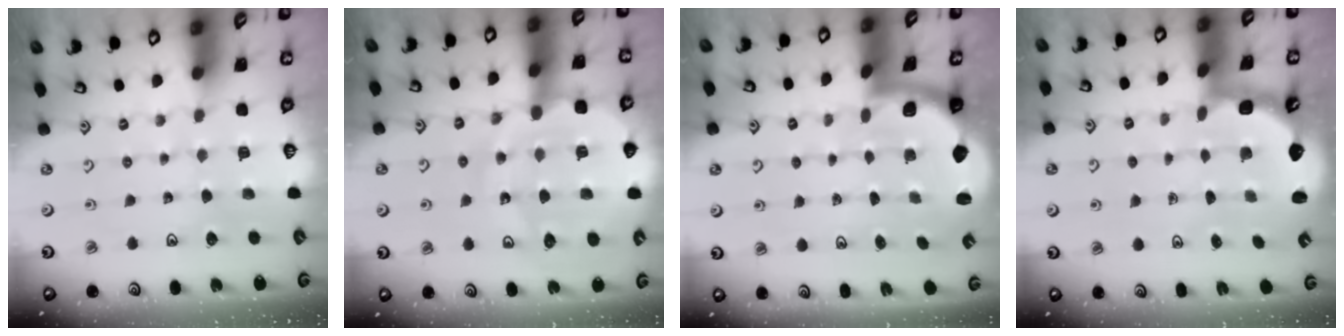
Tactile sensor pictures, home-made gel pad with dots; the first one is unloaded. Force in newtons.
{"total": 16.4, "press": 16.1, "slide": 3.3}
{"total": 2.1, "press": 2.0, "slide": 0.5}
{"total": 2.5, "press": 2.1, "slide": 1.3}